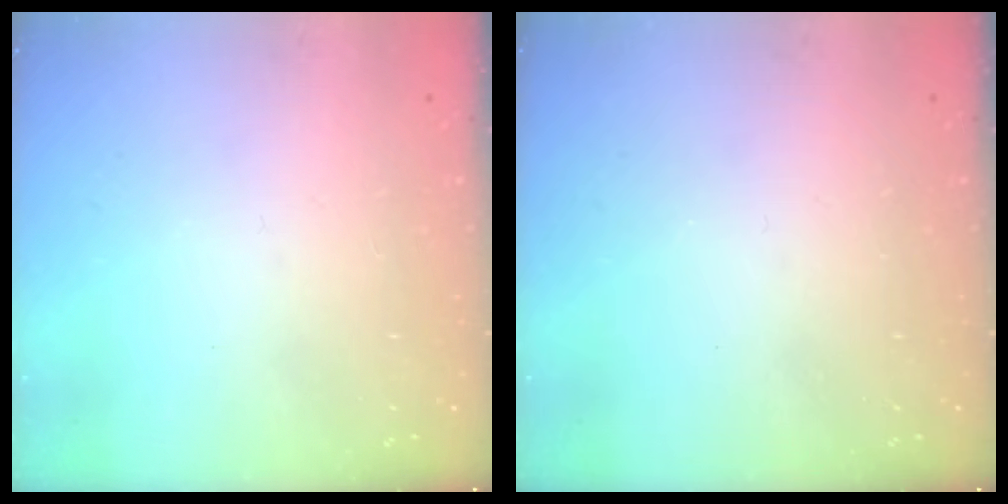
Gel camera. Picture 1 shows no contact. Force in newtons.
{"total": 0.0}